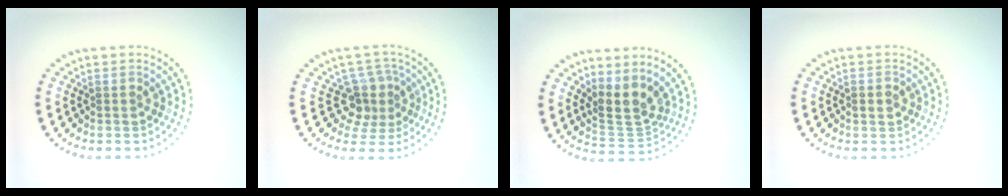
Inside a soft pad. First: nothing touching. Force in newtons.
{"total": 3.3, "press": 2.3, "slide": 2.4}
{"total": 3.3, "press": 2.4, "slide": 2.3}
{"total": 1.4, "press": 1.4, "slide": 0.1}